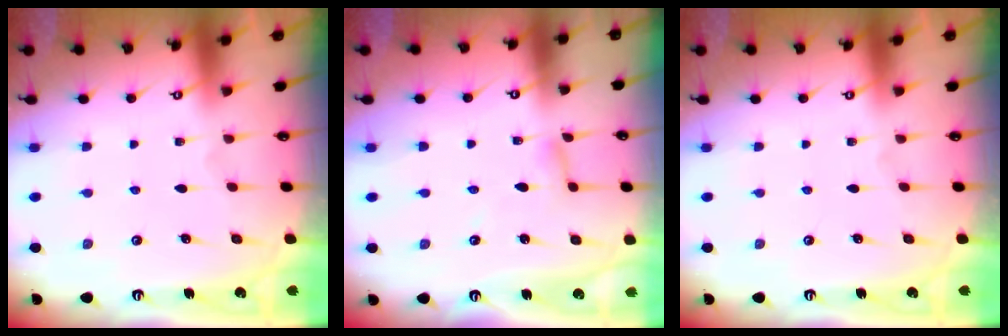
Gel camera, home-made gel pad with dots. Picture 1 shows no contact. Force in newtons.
{"total": 2.5, "press": 2.5, "slide": 0.2}
{"total": 0.0}